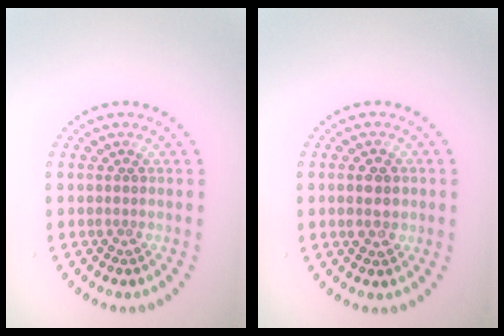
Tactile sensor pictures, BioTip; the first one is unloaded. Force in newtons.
{"total": 2.9, "press": 2.9, "slide": 0.2}